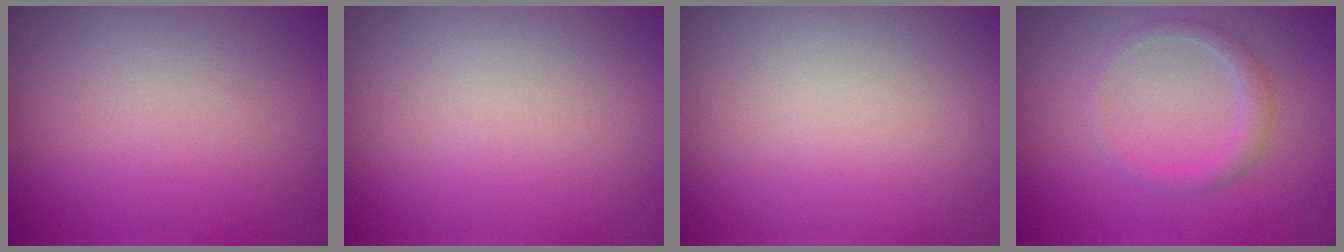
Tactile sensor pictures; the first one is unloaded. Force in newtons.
{"total": 0.0}
{"total": 0.0}
{"total": 1.5, "press": 1.5, "slide": 0.2}